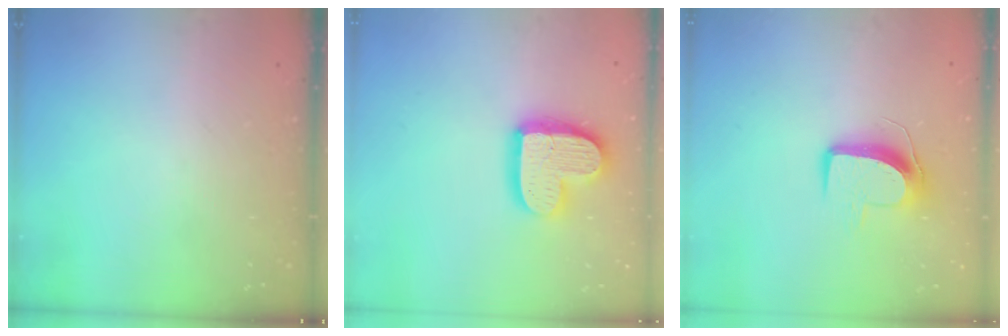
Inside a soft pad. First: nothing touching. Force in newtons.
{"total": 16.4, "press": 16.4, "slide": 1.1}
{"total": 9.6, "press": 9.6, "slide": 0.2}